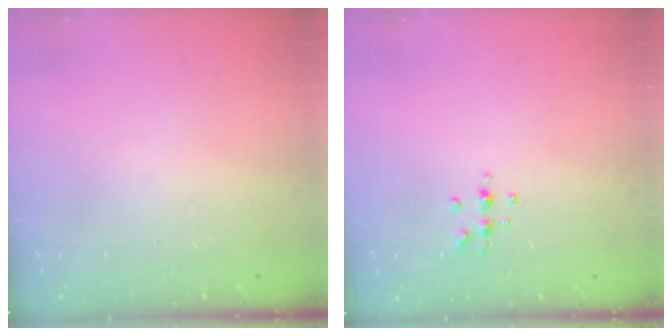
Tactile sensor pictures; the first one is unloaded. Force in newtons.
{"total": 4.0, "press": 3.8, "slide": 1.2}